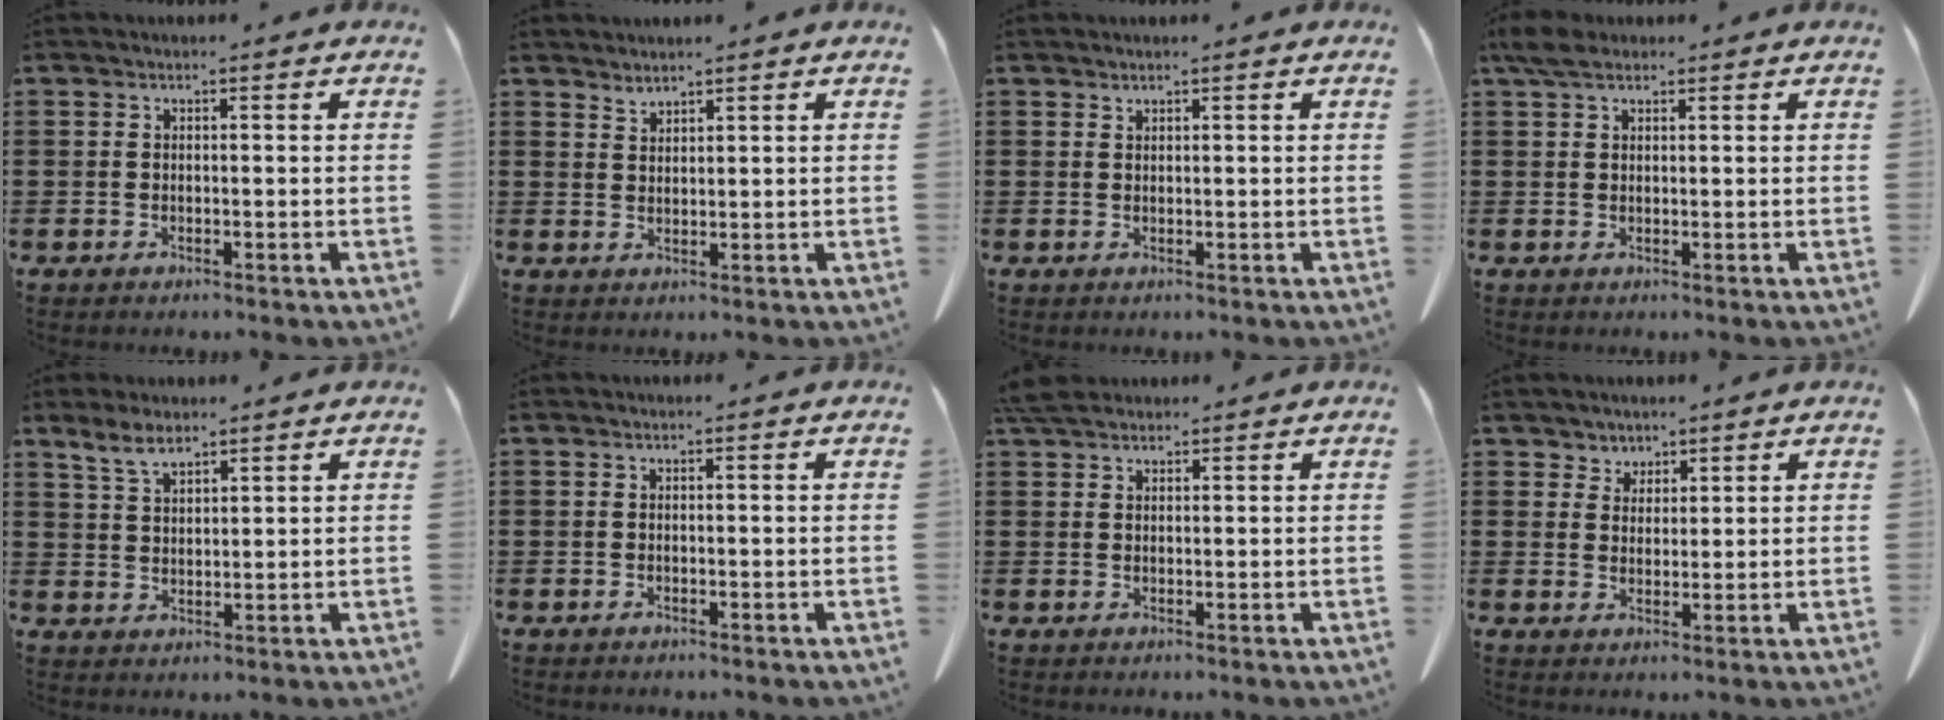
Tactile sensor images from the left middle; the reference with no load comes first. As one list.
[{"total": 1.7, "force": [1.6, -0.1, -0.1], "torque": [-0.001, -0.003, 0.033]}, {"total": 0.8, "force": [0.8, 0.0, 0.0], "torque": [-0.002, -0.004, 0.017]}, {"total": 3.4, "force": [2.3, 1.5, 1.9], "torque": [-0.046, 0.007, 0.045]}, {"total": 4.1, "force": [3.2, 1.3, 2.2], "torque": [-0.052, -0.003, 0.060]}, {"total": 0.0}, {"total": 3.5, "force": [3.1, 1.0, 1.3], "torque": [-0.035, 0.000, 0.061]}, {"total": 2.9, "force": [2.4, 1.7, -0.1], "torque": [-0.012, 0.002, 0.047]}]